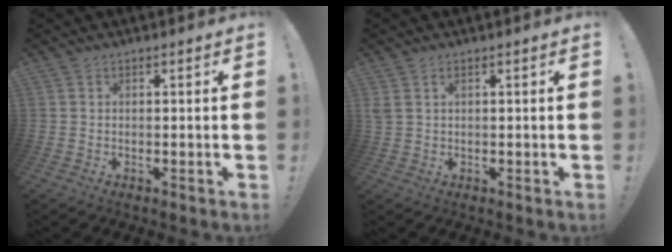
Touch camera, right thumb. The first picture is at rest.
{"total": 1.9, "force": [0.9, 1.0, 1.4], "torque": [-0.032, 0.004, 0.018]}